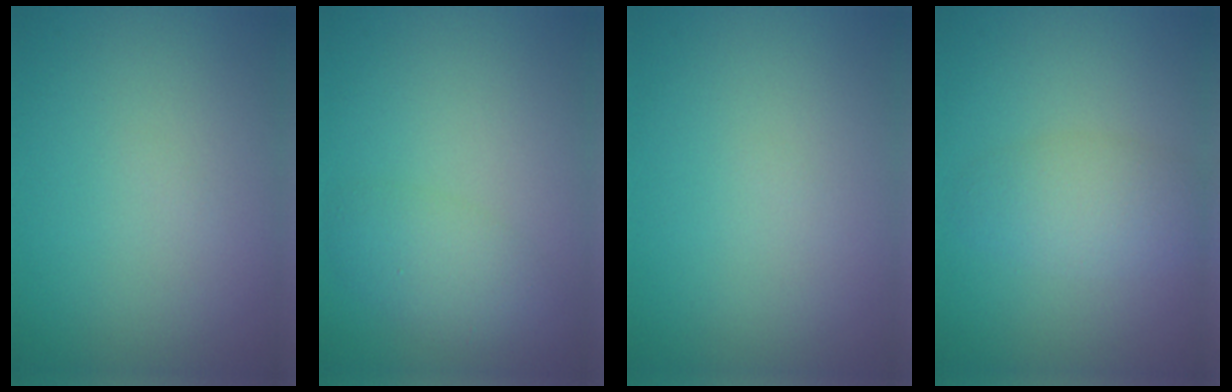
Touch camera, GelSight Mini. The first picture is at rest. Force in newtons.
{"total": 2.7, "press": 2.7, "slide": 0.1}
{"total": 0.0}
{"total": 3.1, "press": 3.1, "slide": 0.1}